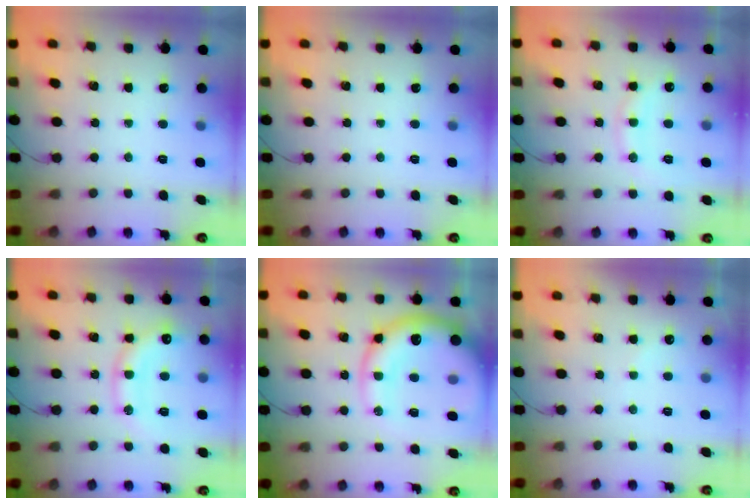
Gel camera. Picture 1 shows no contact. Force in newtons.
{"total": 0.0}
{"total": 10.6, "press": 10.6, "slide": 0.9}
{"total": 14.4, "press": 14.4, "slide": 1.2}
{"total": 20.7, "press": 20.2, "slide": 4.6}
{"total": 5.3, "press": 5.2, "slide": 1.0}